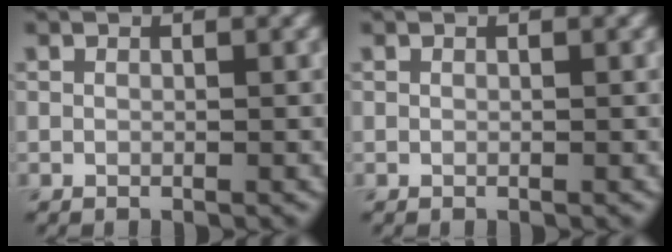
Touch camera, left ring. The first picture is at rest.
{"total": 0.0}